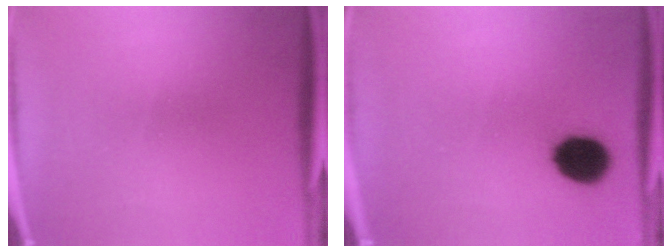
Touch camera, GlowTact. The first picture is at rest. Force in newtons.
{"total": 8.7}